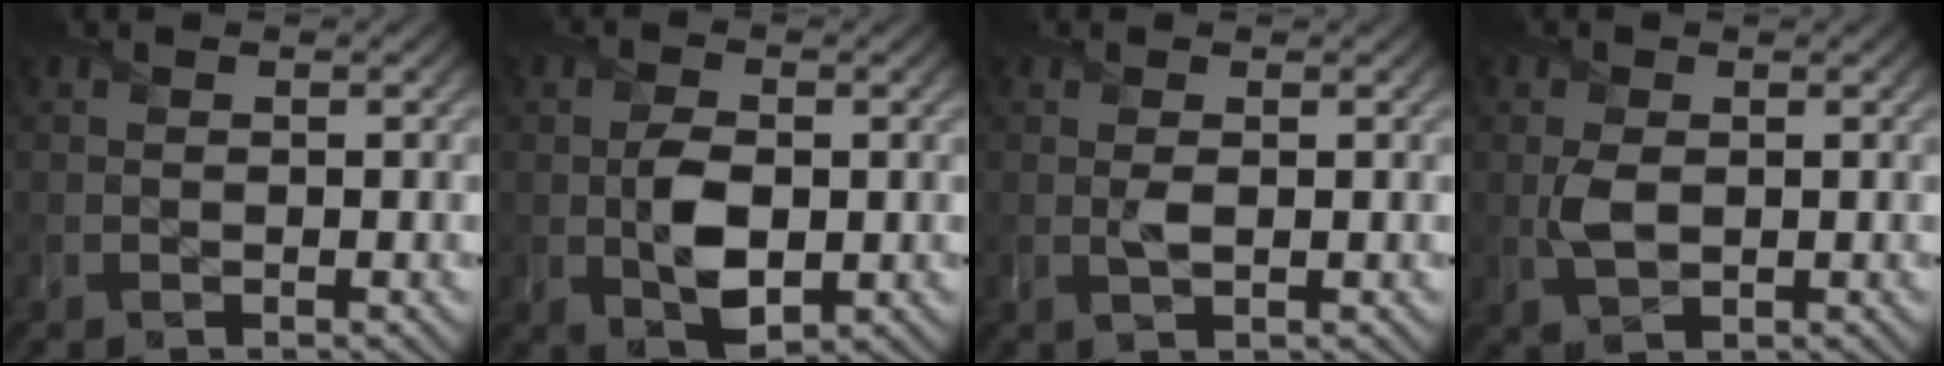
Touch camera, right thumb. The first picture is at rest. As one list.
[{"total": 5.0, "force": [-0.3, 3.0, 4.0], "torque": [-0.082, -0.009, -0.003]}, {"total": 0.9, "force": [0.4, 0.3, 0.8], "torque": [-0.015, -0.002, 0.008]}, {"total": 2.4, "force": [0.2, 1.6, 1.8], "torque": [-0.044, -0.003, 0.006]}]